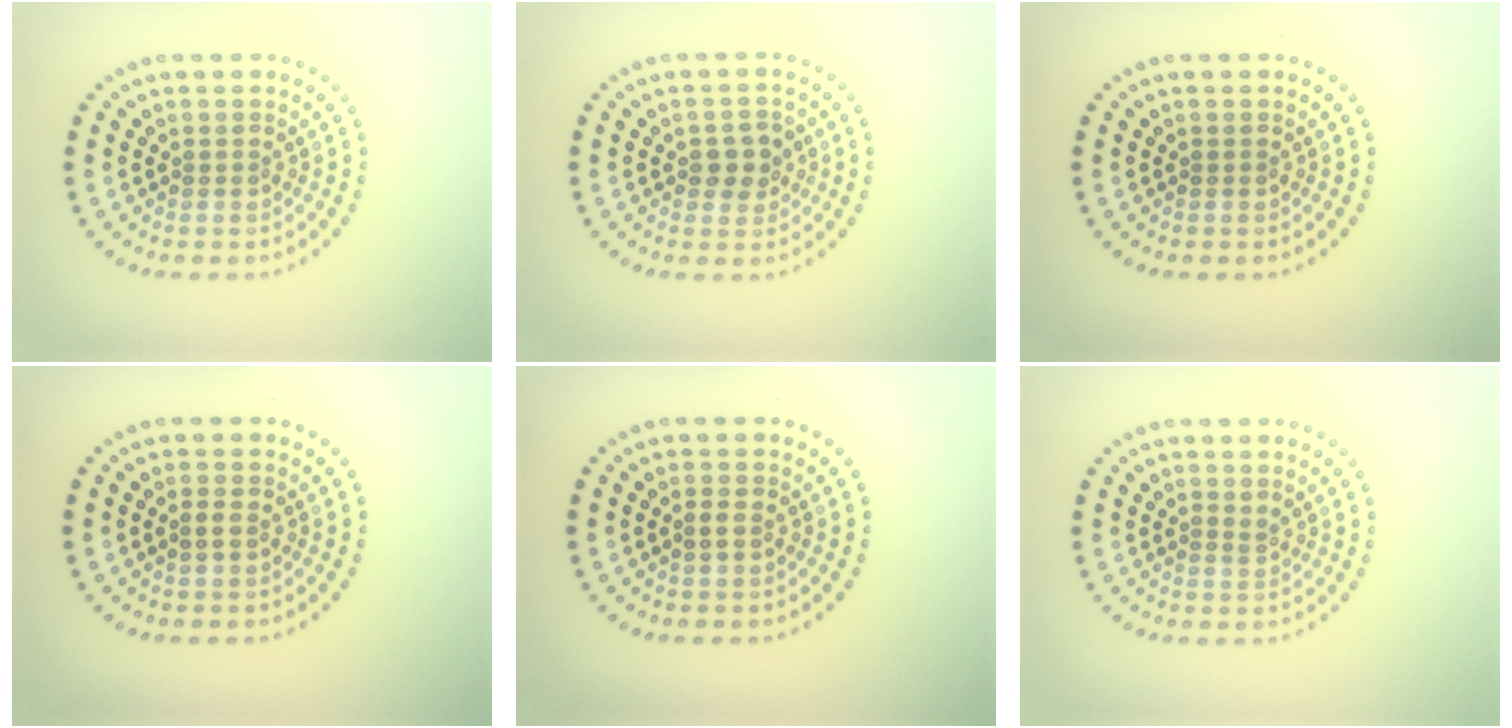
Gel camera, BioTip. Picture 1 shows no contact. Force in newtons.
{"total": 2.3, "press": 2.3, "slide": 0.5}
{"total": 0.0}
{"total": 0.8, "press": 0.8, "slide": 0.1}
{"total": 0.8, "press": 0.8, "slide": 0.1}
{"total": 0.6, "press": 0.2, "slide": 0.6}